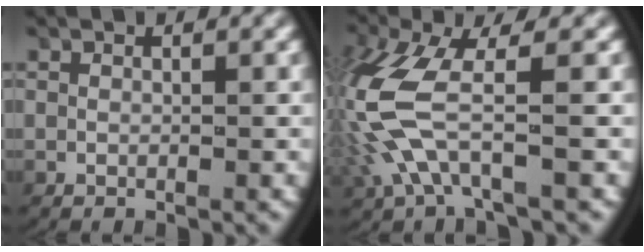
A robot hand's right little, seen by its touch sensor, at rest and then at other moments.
{"total": 5.8, "force": [-0.3, 2.6, 5.2], "torque": [-0.143, -0.015, 0.005]}